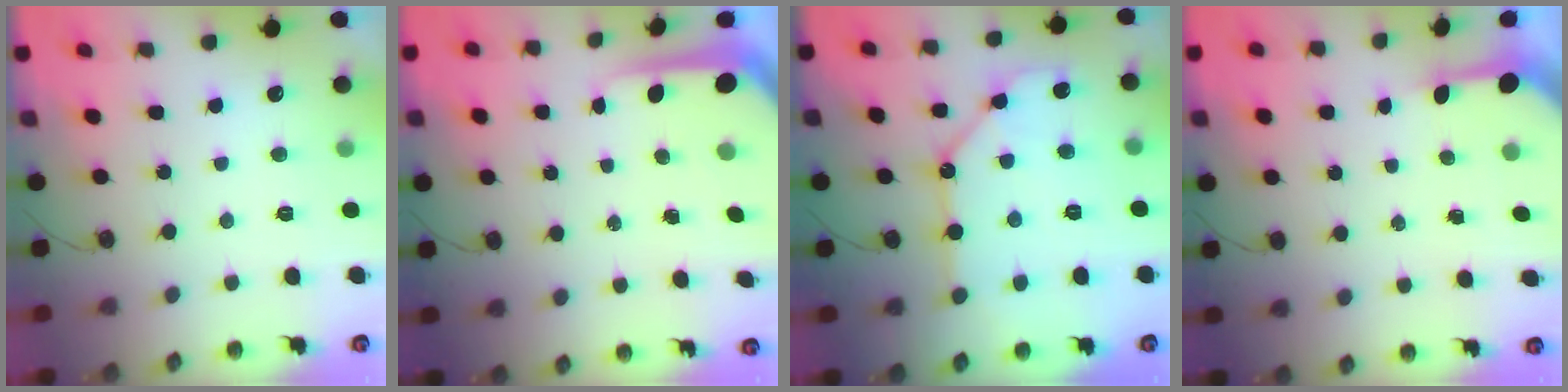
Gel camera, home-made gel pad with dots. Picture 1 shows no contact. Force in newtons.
{"total": 5.5, "press": 5.5, "slide": 0.7}
{"total": 12.1, "press": 12.1, "slide": 0.4}
{"total": 3.1, "press": 3.1, "slide": 0.2}